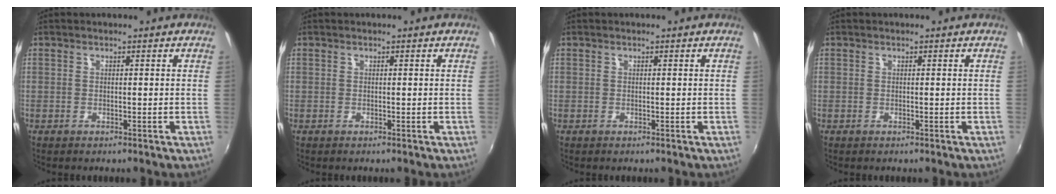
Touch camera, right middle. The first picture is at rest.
{"total": 0.0}
{"total": 0.0}
{"total": 0.0}